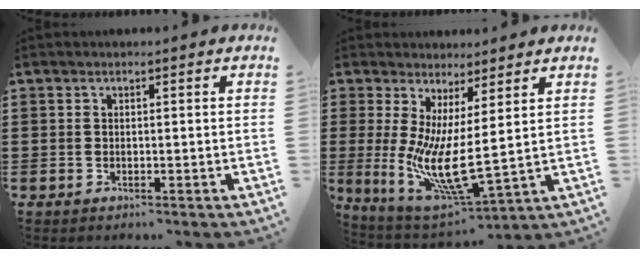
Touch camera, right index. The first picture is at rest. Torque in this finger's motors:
{"motor_torque": [1.34, 0.80, 0.73, 0.18]}